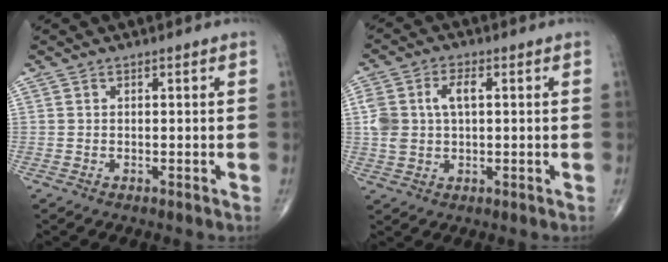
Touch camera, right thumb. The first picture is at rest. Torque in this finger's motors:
{"motor_torque": [-0.10, 0.07, 0.96, 0.12, 0.07]}